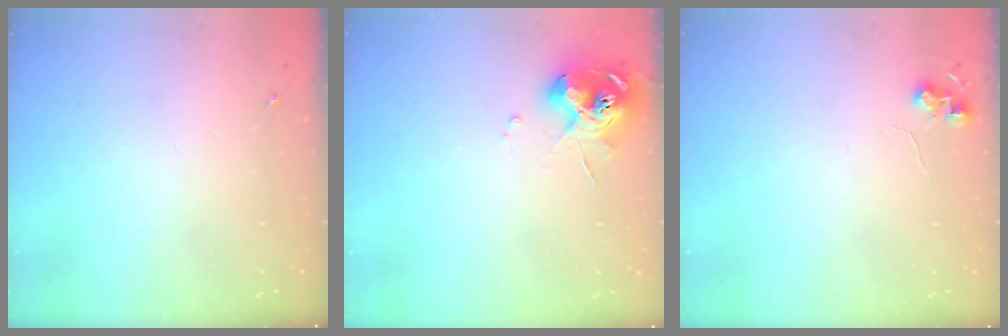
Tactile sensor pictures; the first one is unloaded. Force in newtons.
{"total": 10.5, "press": 10.4, "slide": 1.3}
{"total": 6.0, "press": 5.9, "slide": 0.7}